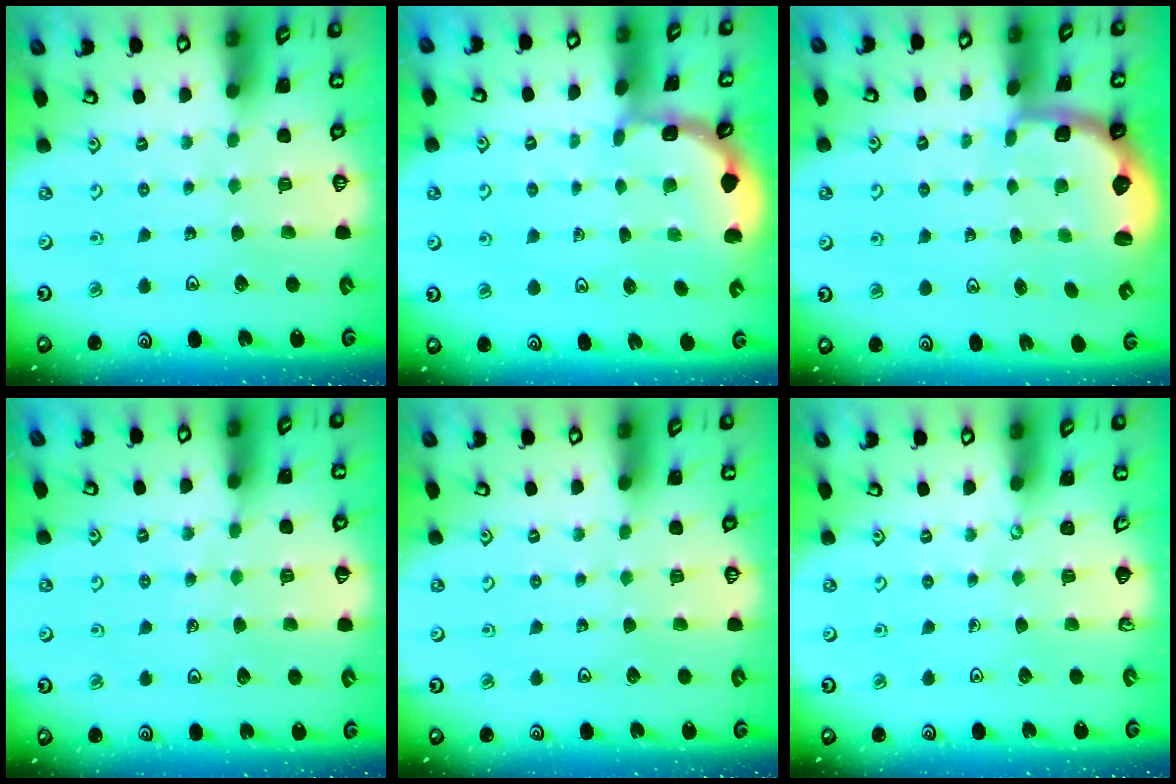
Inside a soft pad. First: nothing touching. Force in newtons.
{"total": 1.9, "press": 1.9, "slide": 0.2}
{"total": 2.6, "press": 2.0, "slide": 1.7}
{"total": 4.2, "press": 4.1, "slide": 1.0}
{"total": 0.0}
{"total": 0.0}